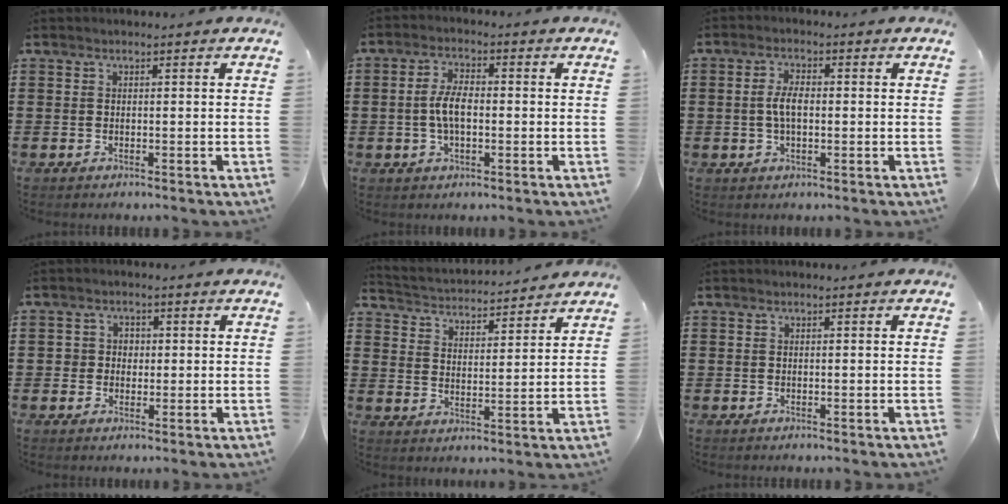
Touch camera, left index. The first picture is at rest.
{"total": 5.2, "force": [-0.5, 2.2, 4.7], "torque": [-0.107, -0.001, -0.015]}
{"total": 4.0, "force": [0.0, 1.7, 3.6], "torque": [-0.084, -0.001, -0.007]}
{"total": 2.2, "force": [0.1, 2.1, 0.5], "torque": [-0.020, 0.009, -0.003]}
{"total": 3.0, "force": [2.9, 0.0, -0.2], "torque": [-0.017, -0.026, 0.045]}
{"total": 0.0}